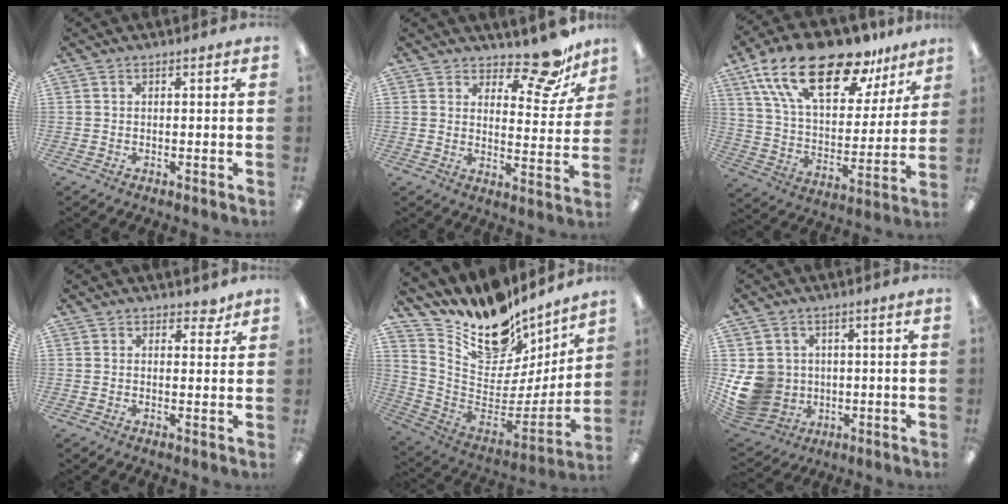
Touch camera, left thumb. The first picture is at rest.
{"total": 12.7, "force": [10.2, 4.8, 5.9], "torque": [-0.069, -0.076, 0.178]}
{"total": 23.5, "force": [16.0, 9.8, 14.1], "torque": [-0.256, -0.084, 0.280]}
{"total": 3.2, "force": [2.5, 1.8, 0.8], "torque": [0.004, -0.009, 0.041]}
{"total": 15.9, "force": [12.2, 8.4, 5.7], "torque": [-0.098, -0.111, 0.215]}
{"total": 11.0, "force": [0.0, 10.2, 4.1], "torque": [-0.106, 0.003, 0.010]}